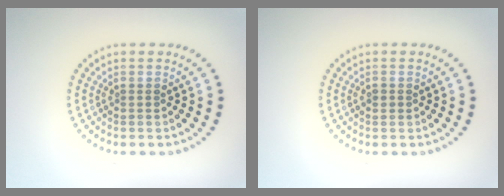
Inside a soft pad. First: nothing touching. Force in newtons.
{"total": 1.0, "press": 1.0, "slide": 0.1}